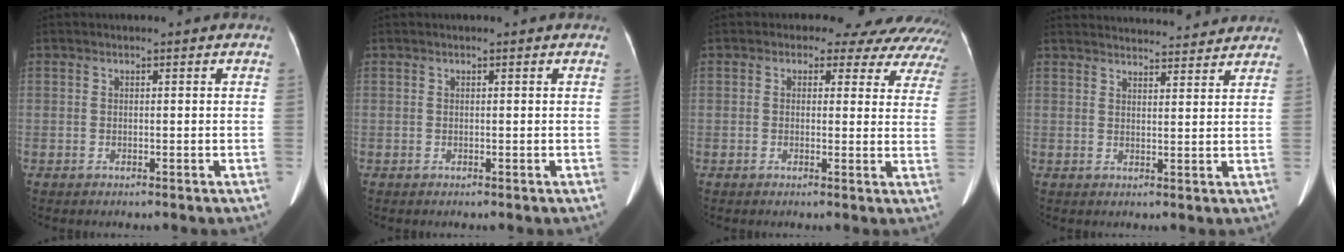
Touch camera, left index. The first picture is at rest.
{"total": 0.0}
{"total": 14.2, "force": [12.3, 6.1, 3.4], "torque": [-0.015, -0.007, 0.104]}
{"total": 16.0, "force": [15.4, 2.5, 3.6], "torque": [-0.047, 0.033, 0.199]}